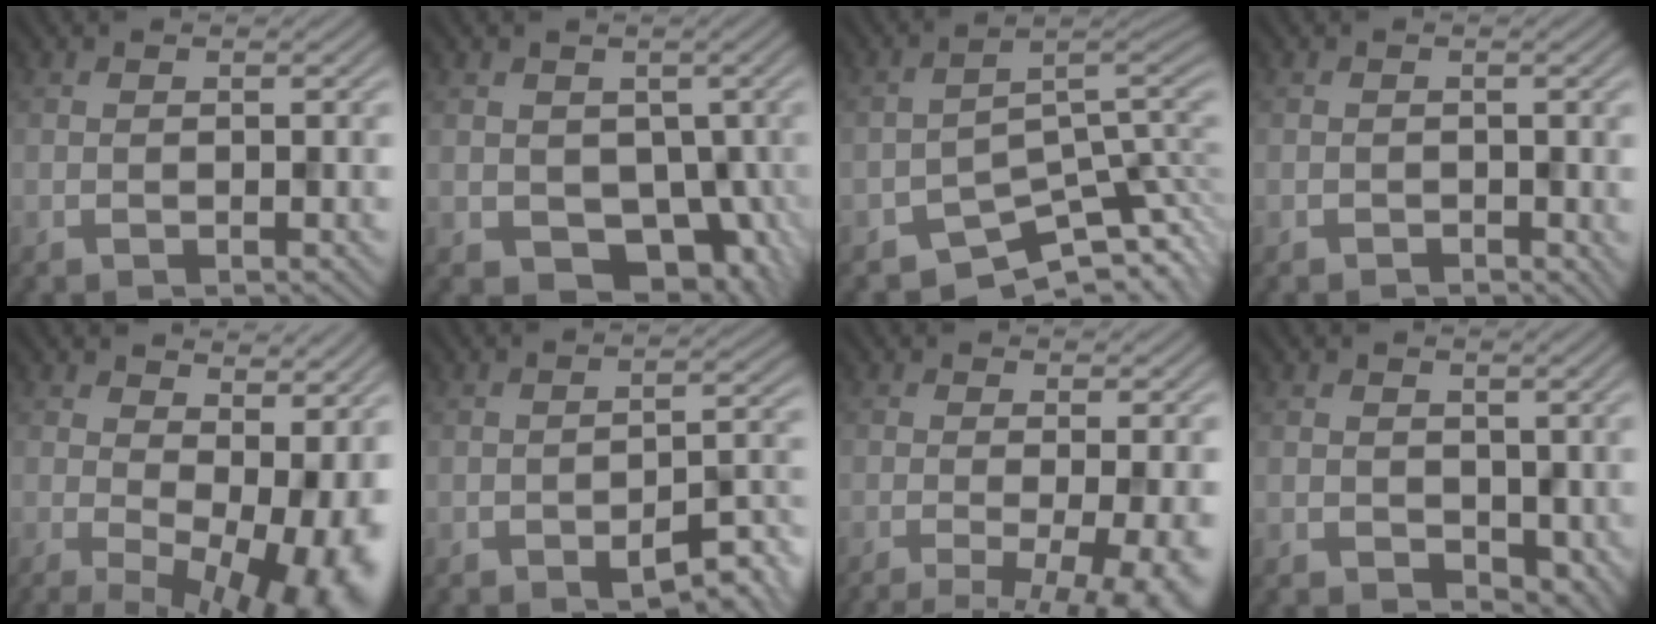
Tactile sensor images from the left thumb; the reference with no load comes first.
{"total": 5.1, "force": [-1.1, 4.4, 2.2], "torque": [-0.041, -0.028, -0.003]}
{"total": 6.5, "force": [-5.1, 2.5, 3.1], "torque": [-0.036, -0.017, -0.081]}
{"total": 0.8, "force": [-0.6, -0.1, -0.6], "torque": [0.012, 0.001, -0.006]}
{"total": 12.5, "force": [0.0, 6.2, 10.9], "torque": [-0.136, -0.020, 0.040]}
{"total": 5.8, "force": [-3.9, 1.3, 4.1], "torque": [-0.063, -0.001, -0.047]}
{"total": 7.6, "force": [-2.8, 2.3, 6.7], "torque": [-0.090, -0.011, -0.022]}
{"total": 2.8, "force": [0.7, 2.4, 1.3], "torque": [-0.029, -0.017, 0.025]}